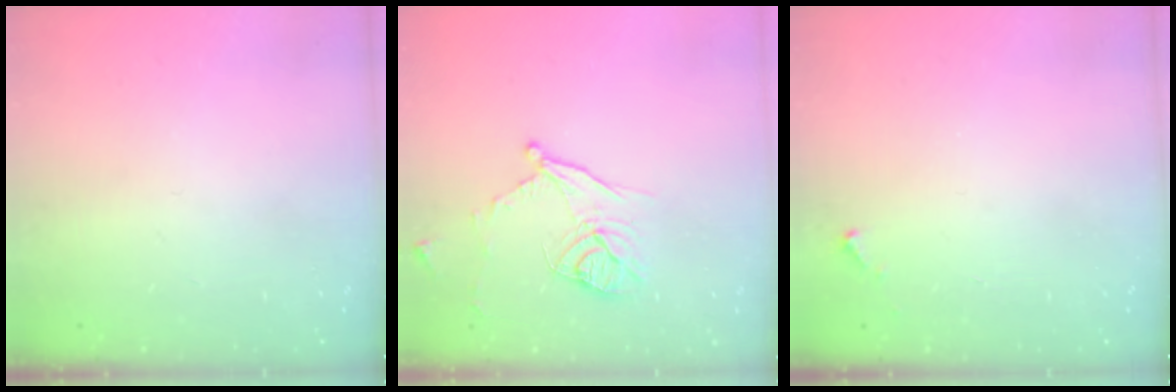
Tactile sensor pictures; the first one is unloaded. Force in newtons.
{"total": 11.3, "press": 11.0, "slide": 2.3}
{"total": 2.8, "press": 2.8, "slide": 0.1}